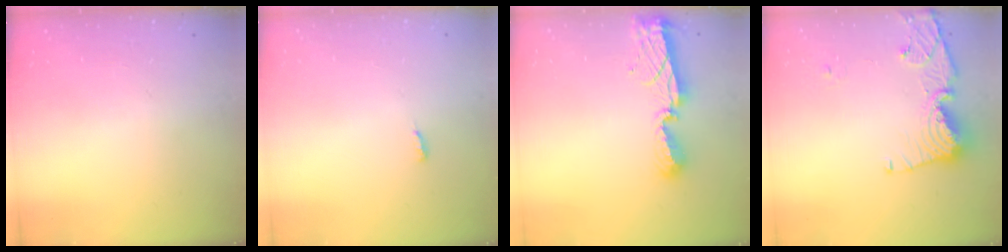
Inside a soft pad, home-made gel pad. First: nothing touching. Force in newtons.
{"total": 4.9, "press": 4.2, "slide": 2.5}
{"total": 8.3, "press": 8.3, "slide": 0.4}
{"total": 12.8, "press": 12.7, "slide": 1.3}